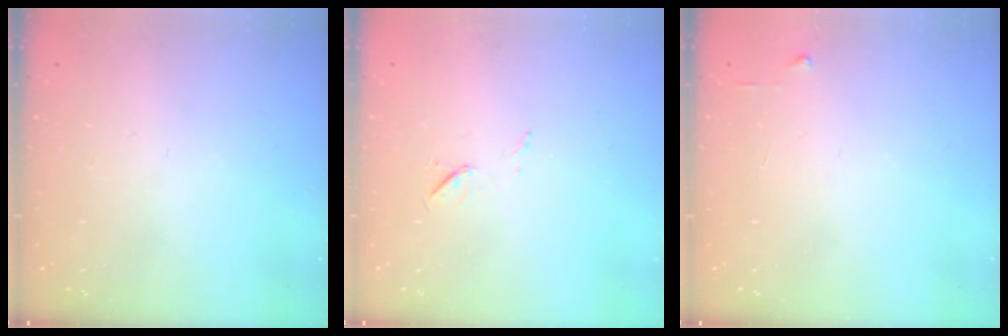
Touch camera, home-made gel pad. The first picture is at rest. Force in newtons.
{"total": 5.0, "press": 4.6, "slide": 1.9}
{"total": 3.7, "press": 3.6, "slide": 0.4}